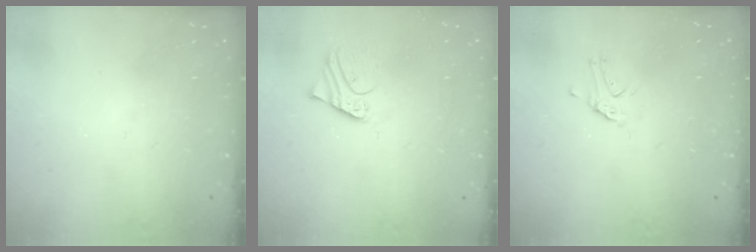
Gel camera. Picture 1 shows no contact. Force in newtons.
{"total": 1.7, "press": 1.6, "slide": 0.1}
{"total": 2.8, "press": 2.8, "slide": 0.3}